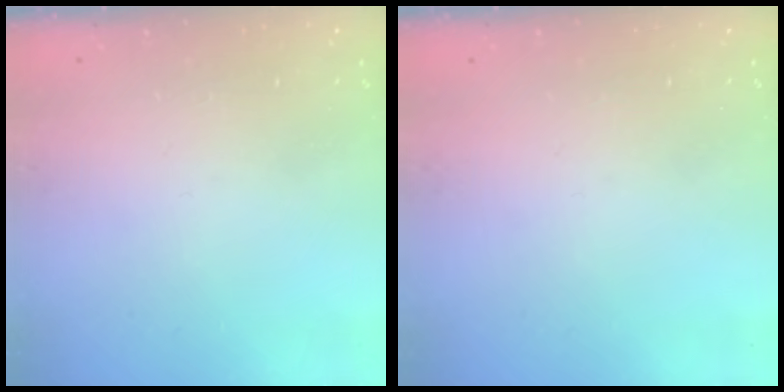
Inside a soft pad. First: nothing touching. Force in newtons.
{"total": 0.0}